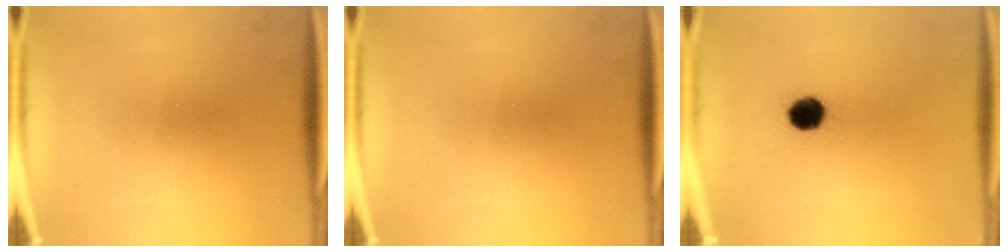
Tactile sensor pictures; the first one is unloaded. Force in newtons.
{"total": 0.0}
{"total": 5.4}